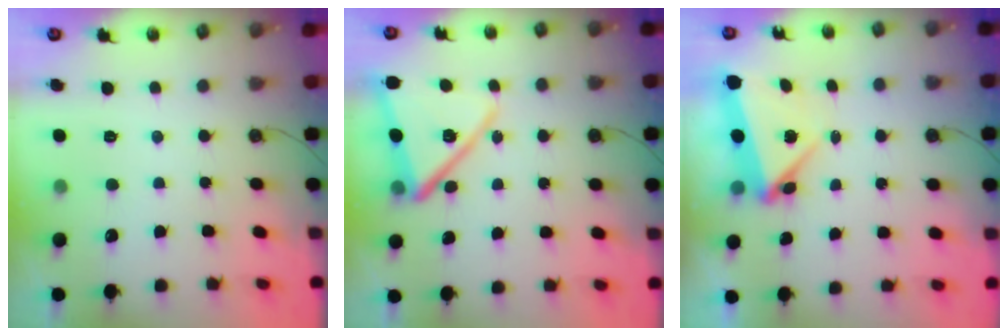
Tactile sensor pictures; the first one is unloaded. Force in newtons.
{"total": 16.0, "press": 16.0, "slide": 1.0}
{"total": 5.5, "press": 5.5, "slide": 0.8}